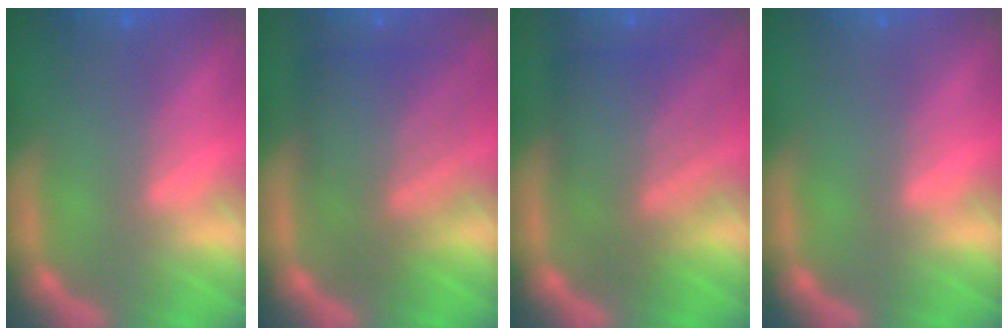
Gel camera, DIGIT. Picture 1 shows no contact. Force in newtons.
{"total": 8.1}
{"total": 8.1}
{"total": 0.0}